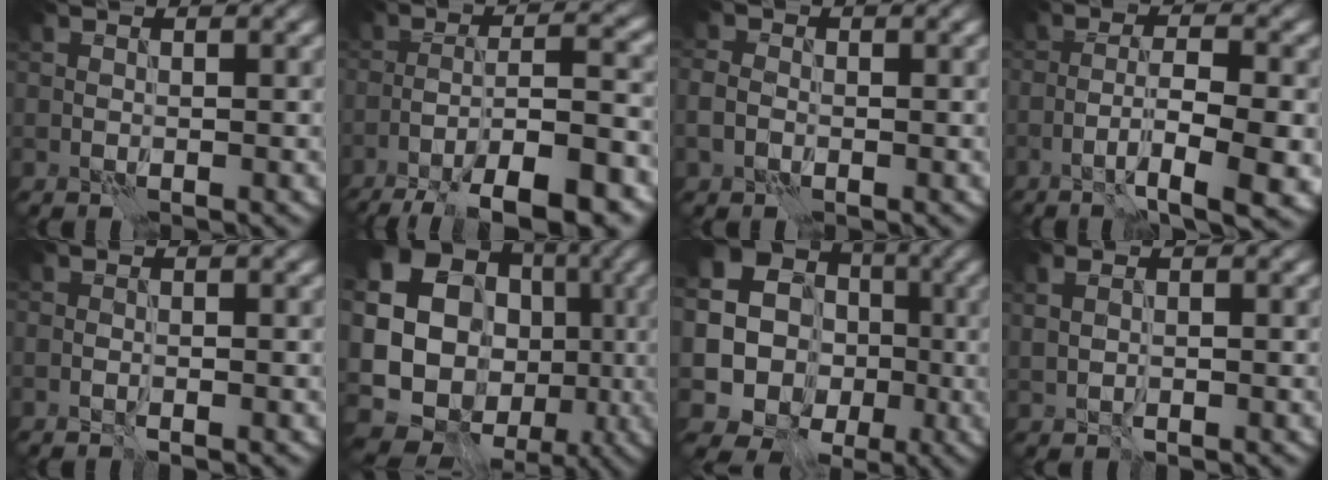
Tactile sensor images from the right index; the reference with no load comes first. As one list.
[{"total": 11.1, "force": [-6.9, 2.4, 8.4], "torque": [-0.130, 0.014, -0.111]}, {"total": 1.7, "force": [-0.6, 1.3, 0.8], "torque": [-0.018, 0.001, -0.019]}, {"total": 7.9, "force": [-3.4, 1.9, 6.9], "torque": [-0.110, 0.000, -0.051]}, {"total": 0.9, "force": [-0.5, 0.2, 0.7], "torque": [-0.012, 0.002, -0.010]}, {"total": 20.0, "force": [-1.7, 18.2, 8.0], "torque": [-0.160, 0.001, -0.043]}, {"total": 17.8, "force": [-0.2, 17.0, 5.0], "torque": [-0.137, 0.013, -0.035]}, {"total": 1.4, "force": [0.0, 0.9, 1.1], "torque": [-0.021, -0.002, 0.006]}]